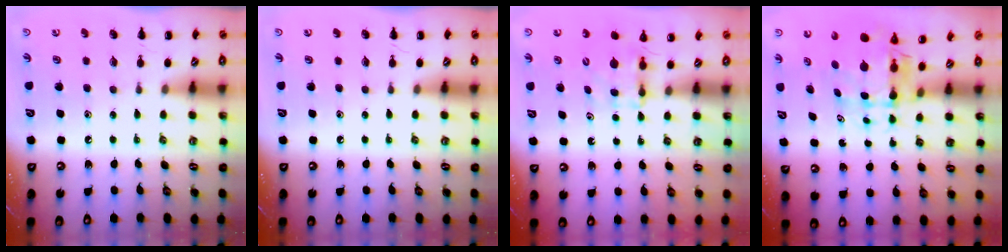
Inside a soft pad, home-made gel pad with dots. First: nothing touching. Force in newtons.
{"total": 0.0}
{"total": 4.7, "press": 4.7, "slide": 0.5}
{"total": 6.3, "press": 6.2, "slide": 1.5}